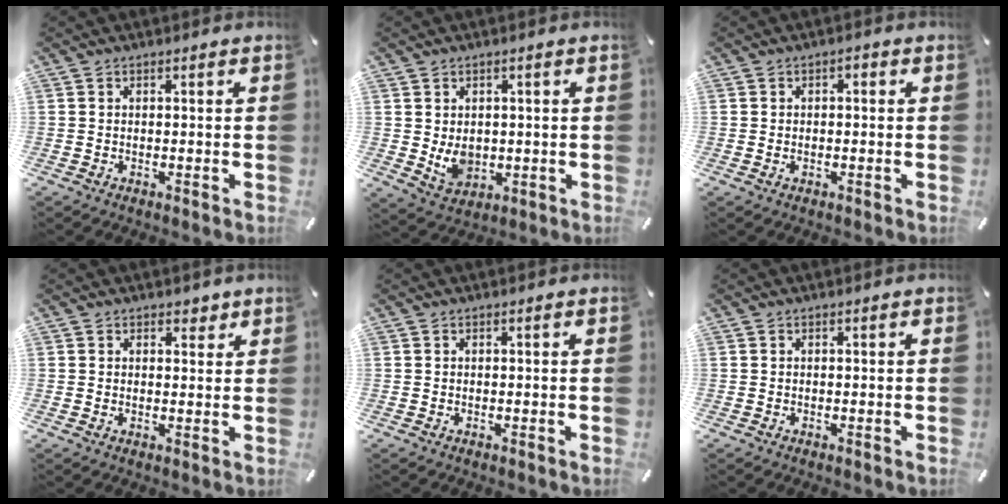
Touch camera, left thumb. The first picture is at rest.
{"total": 5.6, "force": [0.5, 4.8, 2.9], "torque": [-0.046, -0.008, 0.010]}
{"total": 1.5, "force": [-0.3, 0.9, 1.2], "torque": [-0.014, 0.001, -0.008]}
{"total": 2.4, "force": [1.6, 1.7, 0.7], "torque": [0.009, -0.006, 0.023]}
{"total": 0.0}
{"total": 0.0}